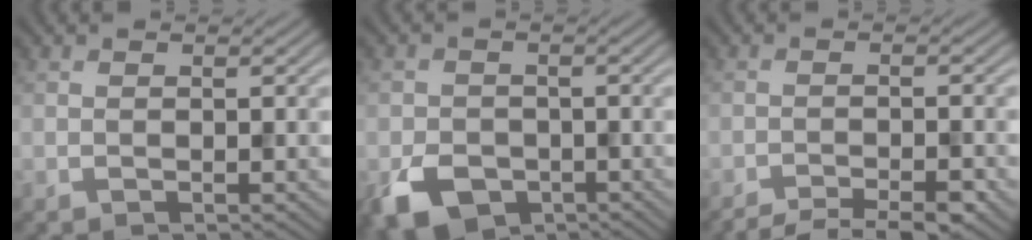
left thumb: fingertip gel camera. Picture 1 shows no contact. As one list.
[{"total": 5.8, "force": [-2.7, 4.4, 2.7], "torque": [-0.062, -0.015, -0.055]}, {"total": 6.3, "force": [-5.4, 1.1, 3.0], "torque": [-0.044, 0.000, -0.076]}]